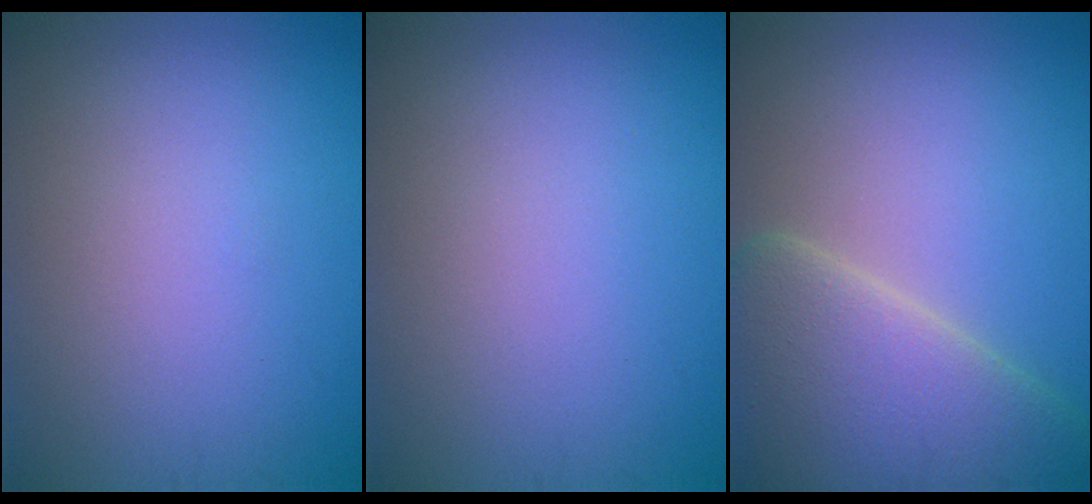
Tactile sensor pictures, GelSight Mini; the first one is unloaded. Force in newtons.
{"total": 0.0}
{"total": 8.7, "press": 8.7, "slide": 0.7}